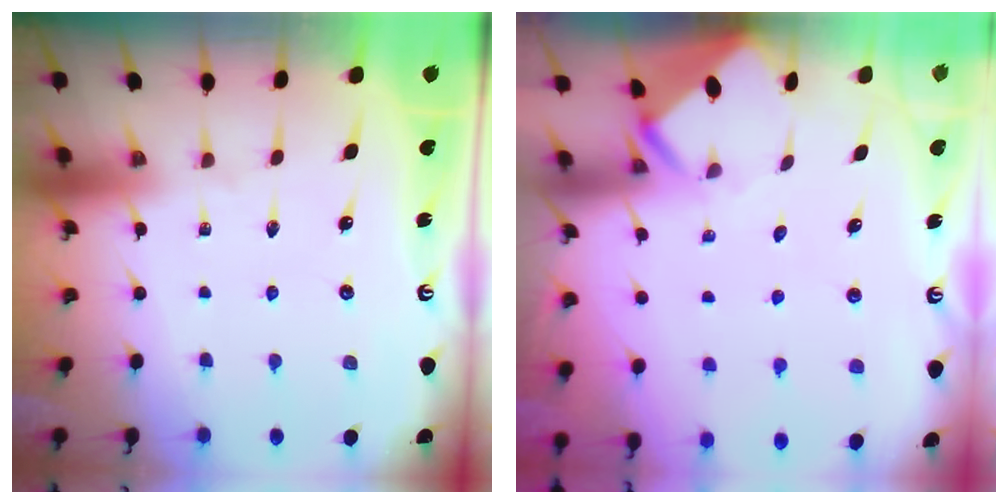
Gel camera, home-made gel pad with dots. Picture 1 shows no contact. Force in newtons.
{"total": 3.6, "press": 3.6, "slide": 0.3}